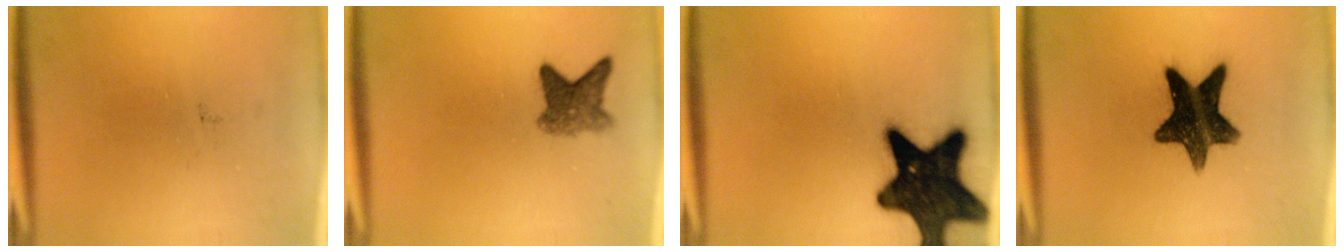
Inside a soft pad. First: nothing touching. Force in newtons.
{"total": 4.1}
{"total": 19.1}
{"total": 13.7}